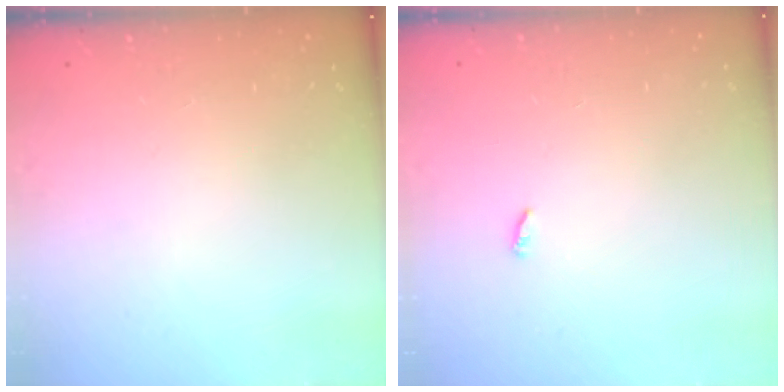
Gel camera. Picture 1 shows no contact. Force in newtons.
{"total": 2.3, "press": 2.3, "slide": 0.2}